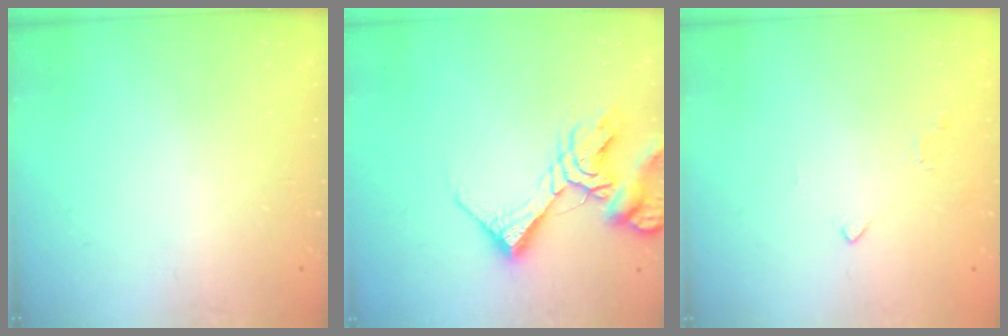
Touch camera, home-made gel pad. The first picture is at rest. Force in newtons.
{"total": 13.8, "press": 13.7, "slide": 1.7}
{"total": 2.4, "press": 2.3, "slide": 0.6}